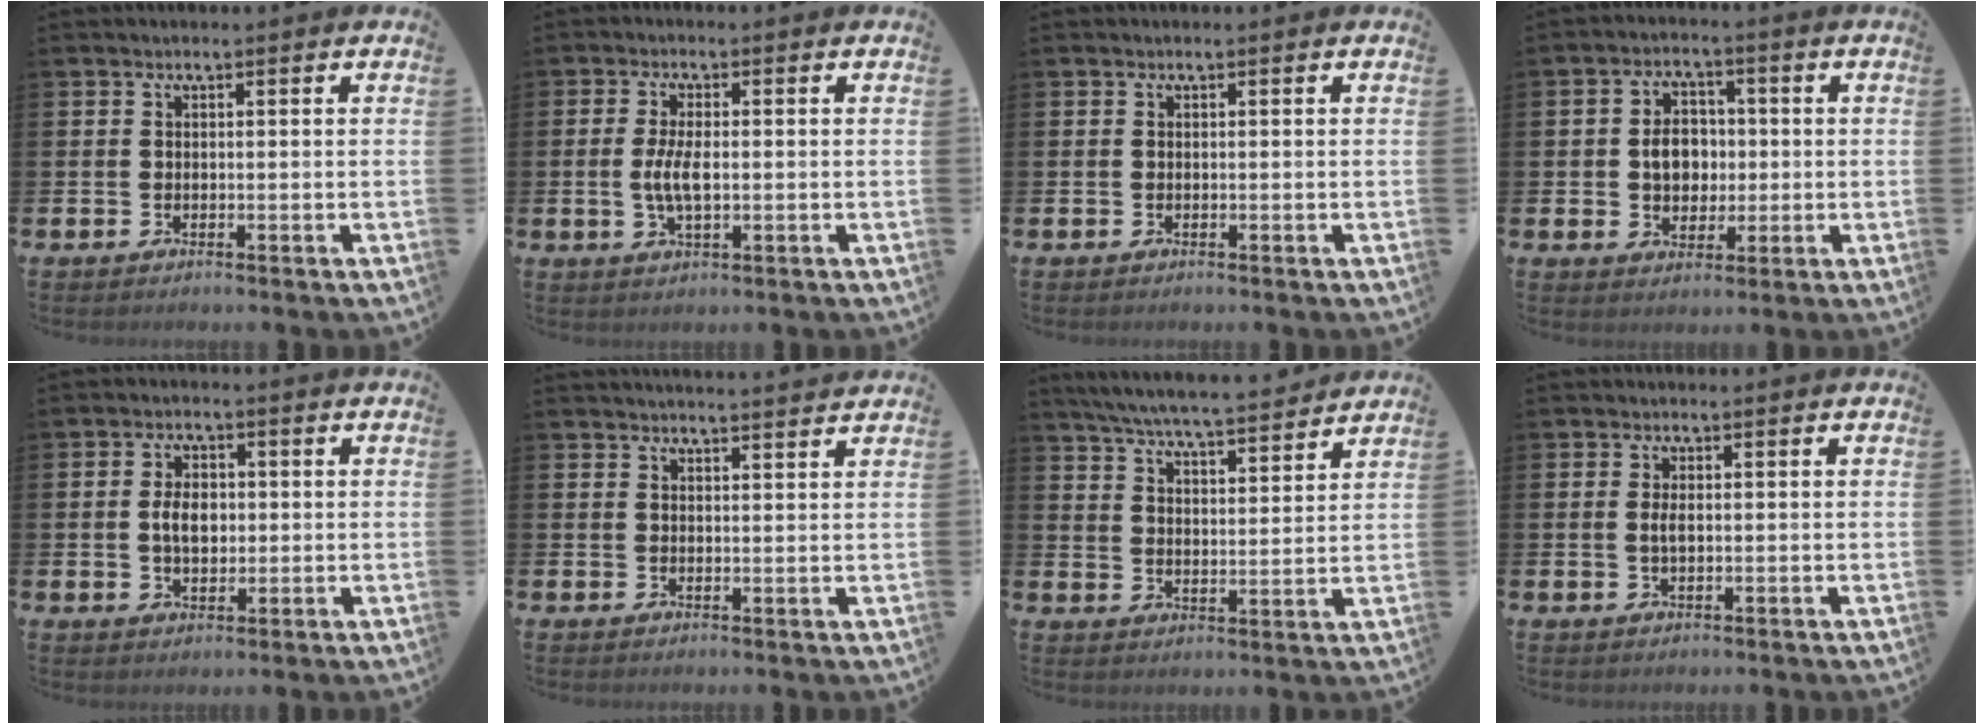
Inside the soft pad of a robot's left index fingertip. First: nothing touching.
{"total": 4.4, "force": [-0.1, 1.7, 4.1], "torque": [-0.075, -0.001, -0.007]}
{"total": 0.0}
{"total": 4.3, "force": [0.1, 3.2, 3.0], "torque": [-0.032, 0.001, -0.009]}
{"total": 4.1, "force": [0.2, 2.7, 3.1], "torque": [-0.041, 0.003, -0.002]}
{"total": 2.7, "force": [2.7, -0.3, 0.1], "torque": [0.007, -0.019, 0.046]}
{"total": 6.5, "force": [6.3, 0.2, 1.7], "torque": [-0.053, -0.044, 0.110]}
{"total": 1.1, "force": [0.2, 0.4, 1.0], "torque": [-0.021, 0.004, 0.002]}